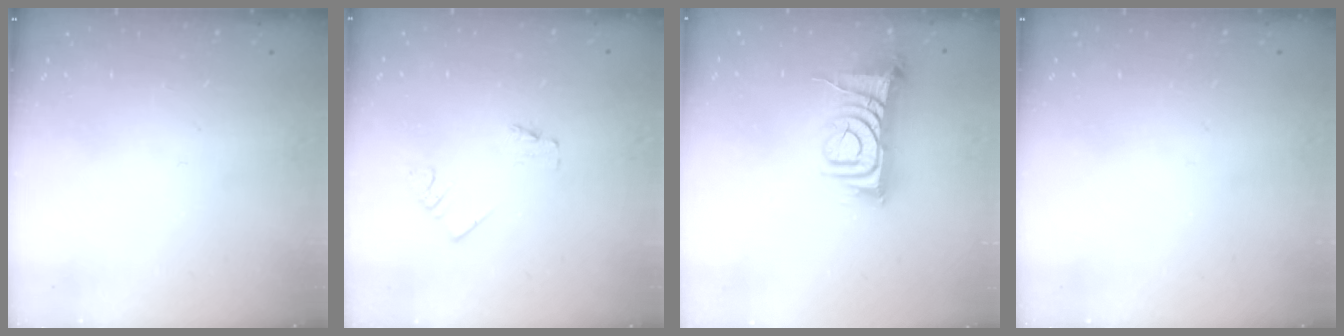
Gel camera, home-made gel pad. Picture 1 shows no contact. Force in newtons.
{"total": 0.0}
{"total": 9.7, "press": 9.6, "slide": 1.2}
{"total": 0.0}